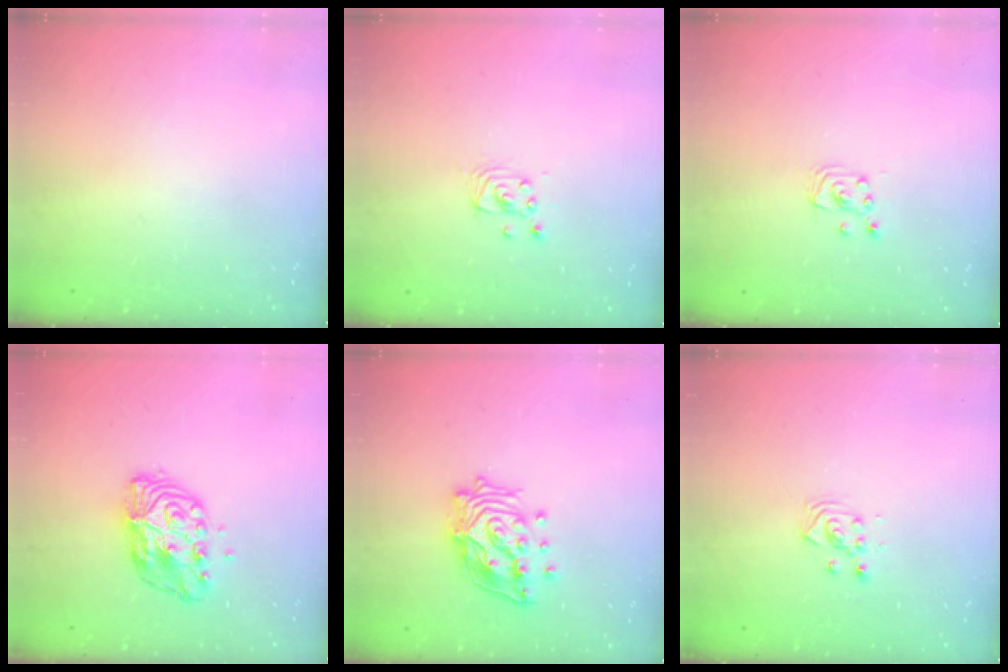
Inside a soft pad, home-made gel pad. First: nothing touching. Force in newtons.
{"total": 2.4, "press": 2.4, "slide": 0.2}
{"total": 2.4, "press": 2.4, "slide": 0.2}
{"total": 9.8, "press": 9.8, "slide": 0.7}
{"total": 16.3, "press": 16.2, "slide": 2.1}
{"total": 2.9, "press": 2.9, "slide": 0.3}